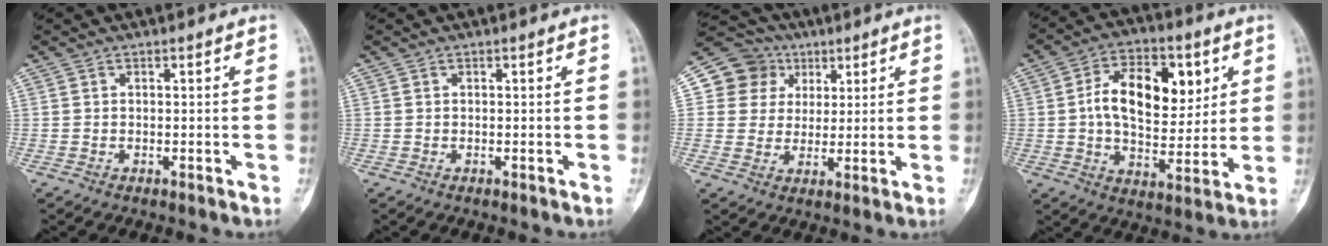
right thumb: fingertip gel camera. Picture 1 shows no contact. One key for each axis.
{"total": 0.0}
{"total": 9.8, "fx": 3.4, "fy": 9.1, "fz": 1.6, "tx": 0.013, "ty": 0.003, "tz": 0.055}
{"total": 16.8, "fx": 4.1, "fy": 10.0, "fz": 12.8, "tx": -0.168, "ty": -0.004, "tz": 0.067}